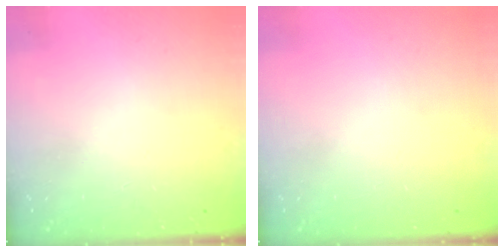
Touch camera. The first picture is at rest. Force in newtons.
{"total": 0.0}